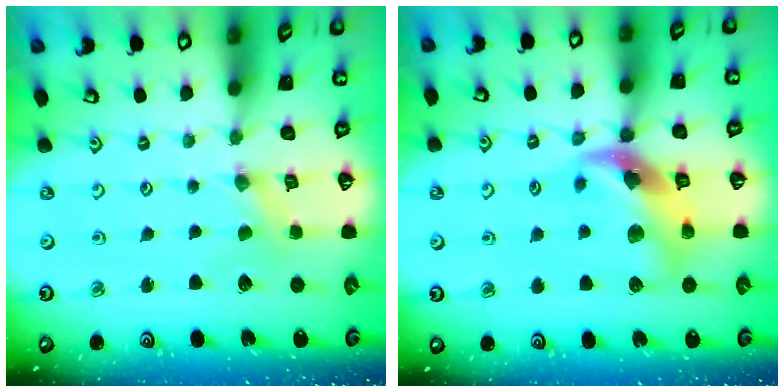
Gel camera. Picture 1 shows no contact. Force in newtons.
{"total": 12.9, "press": 12.7, "slide": 1.7}